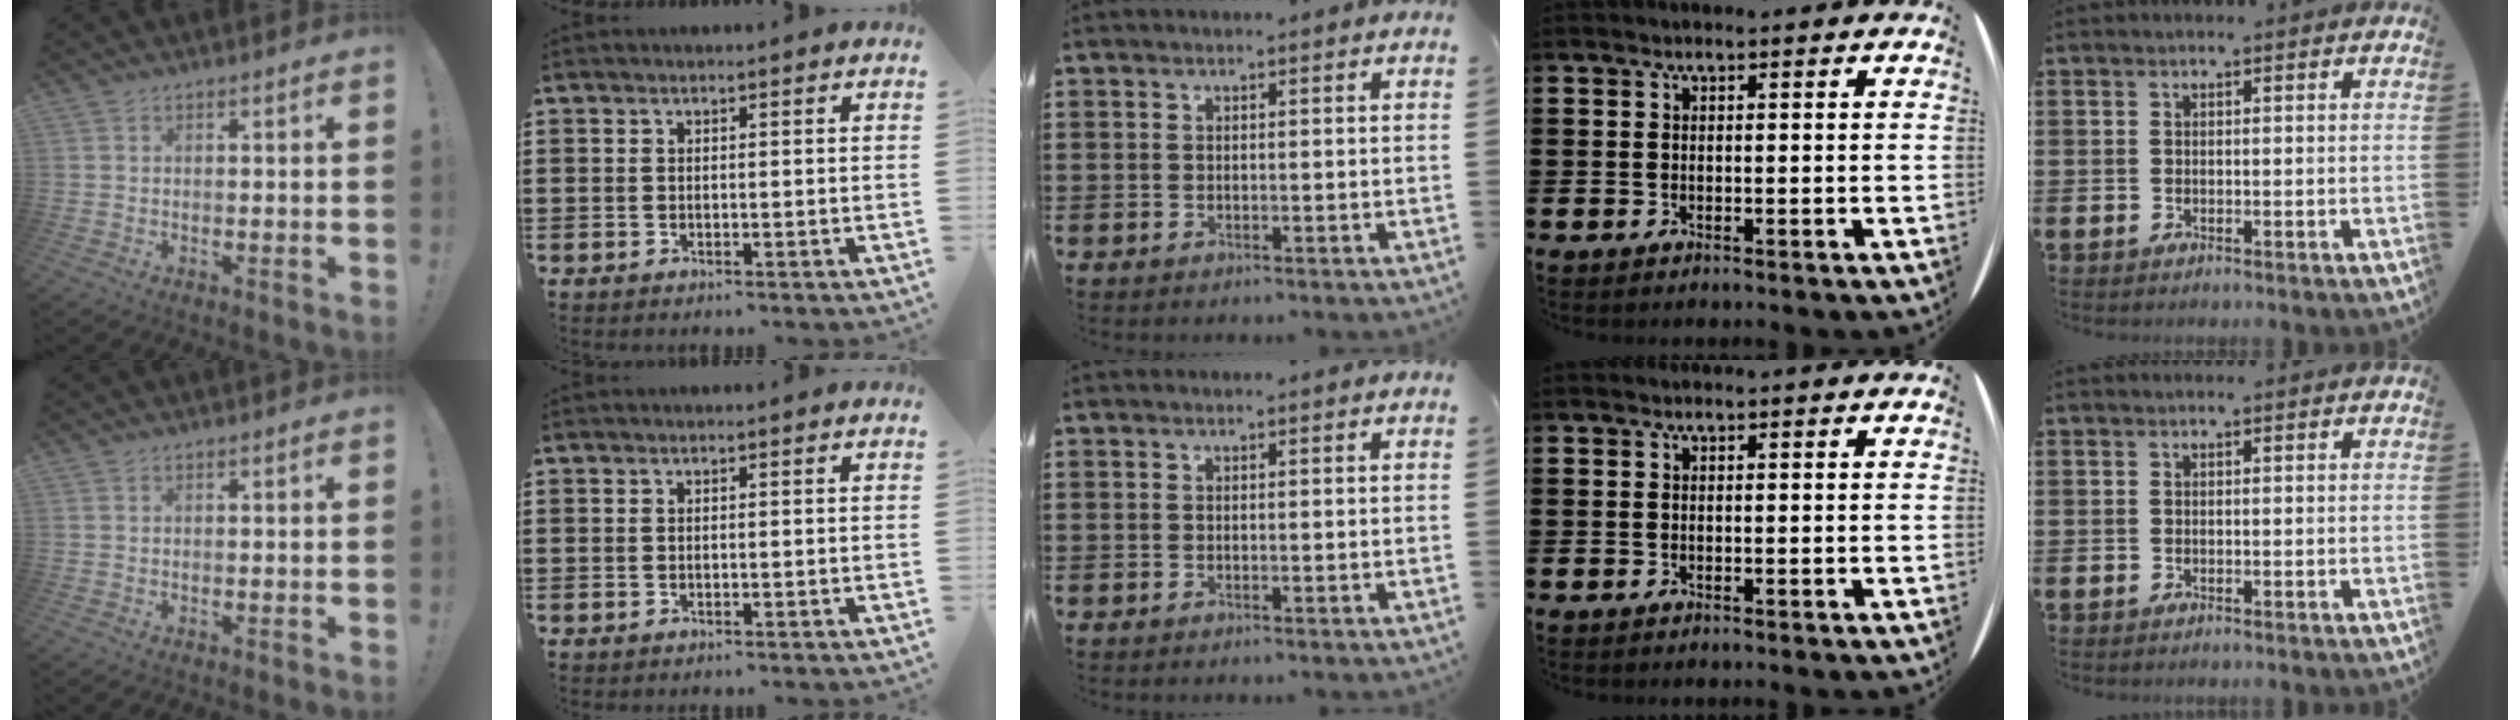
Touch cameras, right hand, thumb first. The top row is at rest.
{}